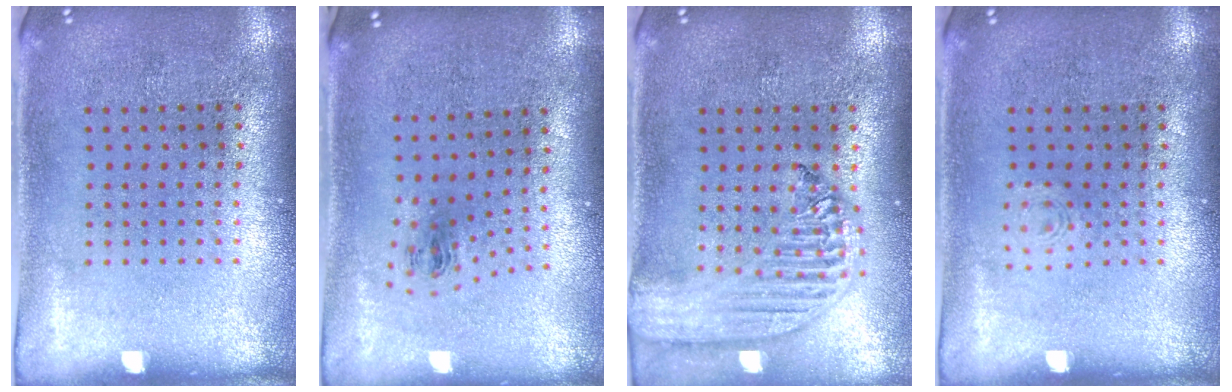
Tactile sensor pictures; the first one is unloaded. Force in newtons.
{"total": 1.0, "press": 0.4, "slide": 0.9}
{"total": 2.4, "press": 2.1, "slide": 1.2}
{"total": 0.7, "press": 0.7, "slide": 0.2}